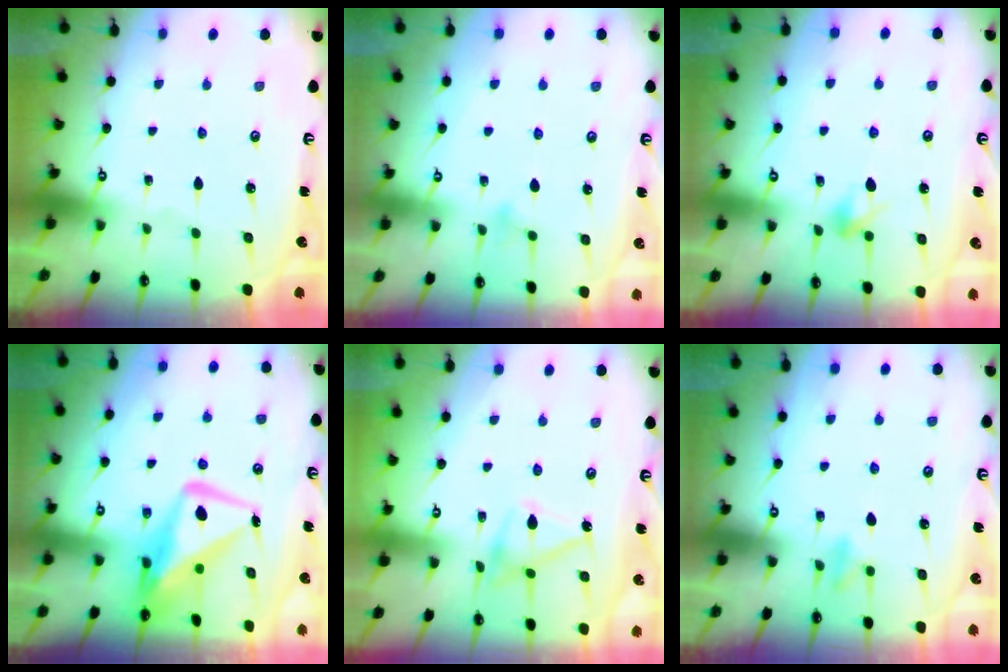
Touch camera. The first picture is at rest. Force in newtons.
{"total": 7.5, "press": 7.5, "slide": 0.6}
{"total": 6.3, "press": 6.3, "slide": 1.1}
{"total": 12.2, "press": 12.1, "slide": 1.4}
{"total": 14.5, "press": 14.5, "slide": 0.6}
{"total": 6.8, "press": 6.7, "slide": 1.0}